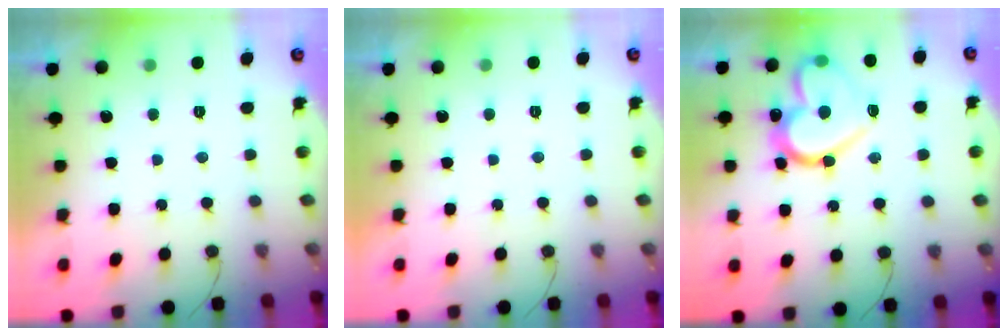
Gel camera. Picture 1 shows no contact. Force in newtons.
{"total": 1.9, "press": 1.9, "slide": 0.1}
{"total": 19.7, "press": 19.6, "slide": 1.8}